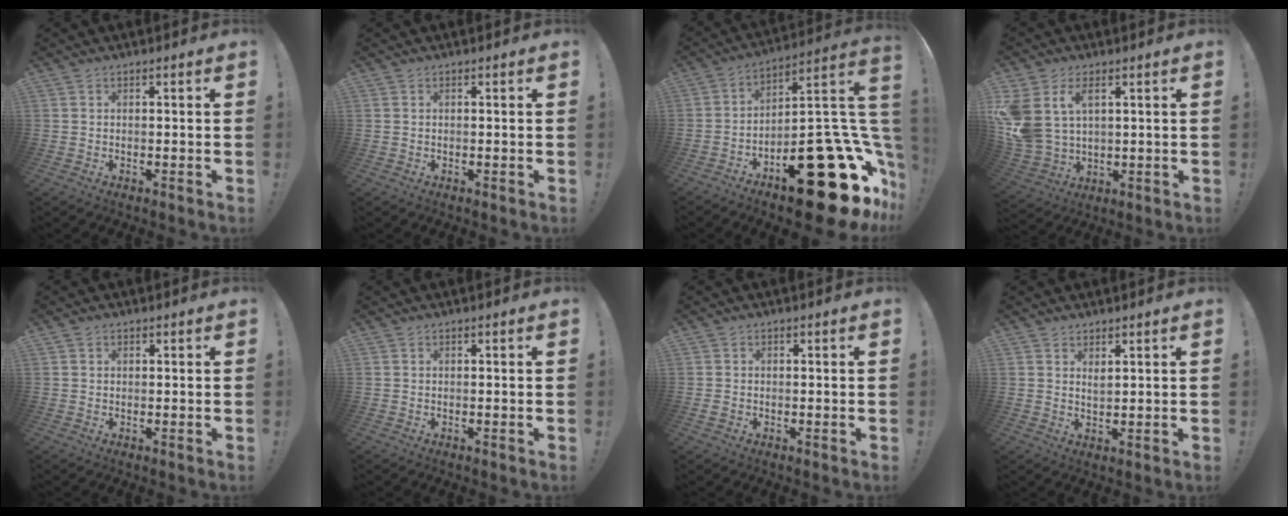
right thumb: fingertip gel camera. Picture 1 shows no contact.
{"total": 0.0}
{"total": 29.5, "force": [-14.0, 11.8, 23.0], "torque": [-0.230, 0.070, -0.200]}
{"total": 10.7, "force": [4.7, 7.1, 6.6], "torque": [-0.149, -0.018, 0.092]}
{"total": 0.8, "force": [0.4, 0.7, 0.0], "torque": [0.008, -0.002, 0.005]}
{"total": 0.0}
{"total": 1.2, "force": [-0.3, 1.0, 0.6], "torque": [-0.012, 0.003, -0.005]}
{"total": 2.6, "force": [2.0, 1.1, 1.3], "torque": [-0.009, -0.016, 0.033]}